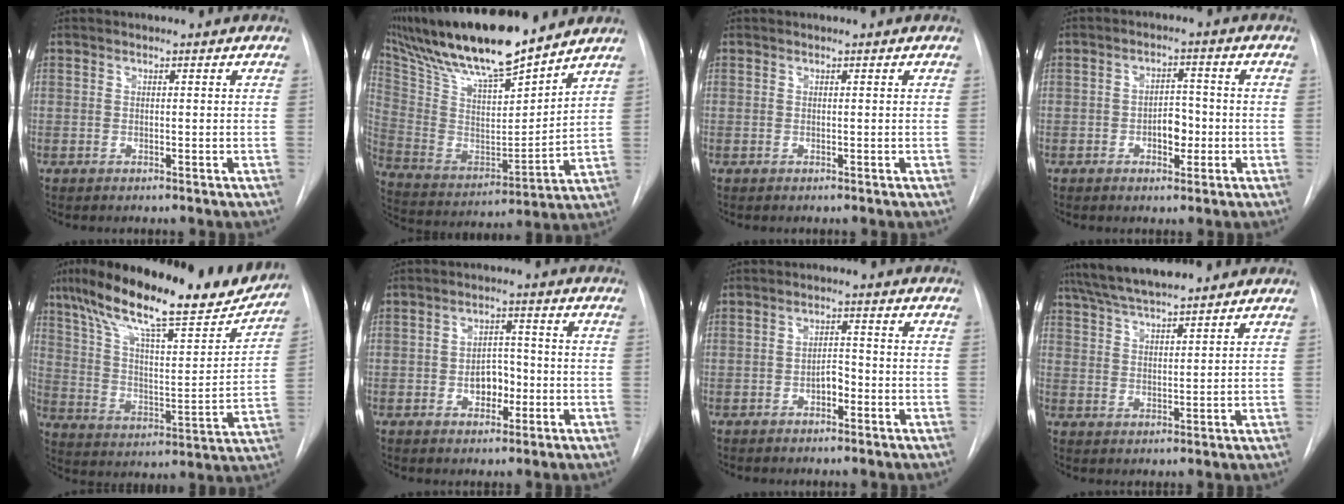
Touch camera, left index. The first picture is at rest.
{"total": 22.1, "force": [18.5, 2.9, 11.7], "torque": [-0.223, 0.002, 0.329]}
{"total": 0.0}
{"total": 4.1, "force": [-1.2, 2.3, 3.2], "torque": [-0.043, 0.009, -0.016]}
{"total": 25.1, "force": [20.1, 4.5, 14.3], "torque": [-0.241, 0.005, 0.302]}
{"total": 4.7, "force": [-1.3, 3.1, 3.4], "torque": [-0.049, 0.012, -0.018]}
{"total": 2.7, "force": [-1.3, 1.3, 1.9], "torque": [-0.027, 0.008, -0.023]}
{"total": 10.5, "force": [9.3, 1.2, 4.7], "torque": [-0.084, 0.027, 0.156]}